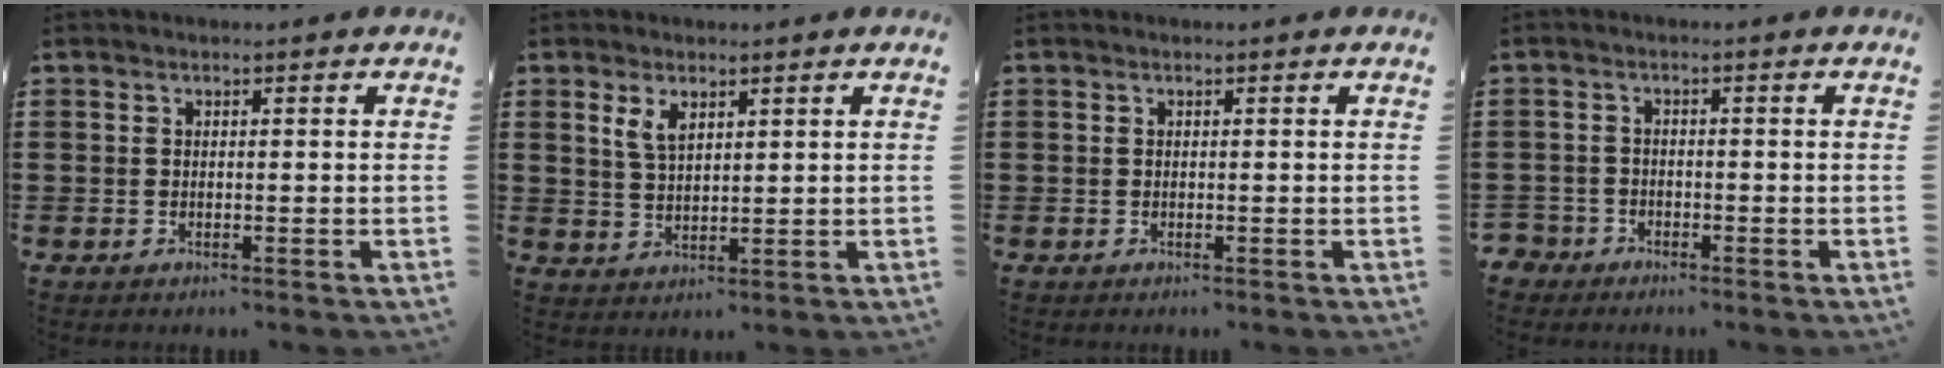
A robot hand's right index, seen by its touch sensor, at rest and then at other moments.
{"total": 3.5, "force": [1.9, 1.7, 2.3], "torque": [-0.052, 0.006, 0.034]}
{"total": 0.0}
{"total": 2.1, "force": [-1.8, 1.1, 0.0], "torque": [-0.014, -0.003, -0.044]}